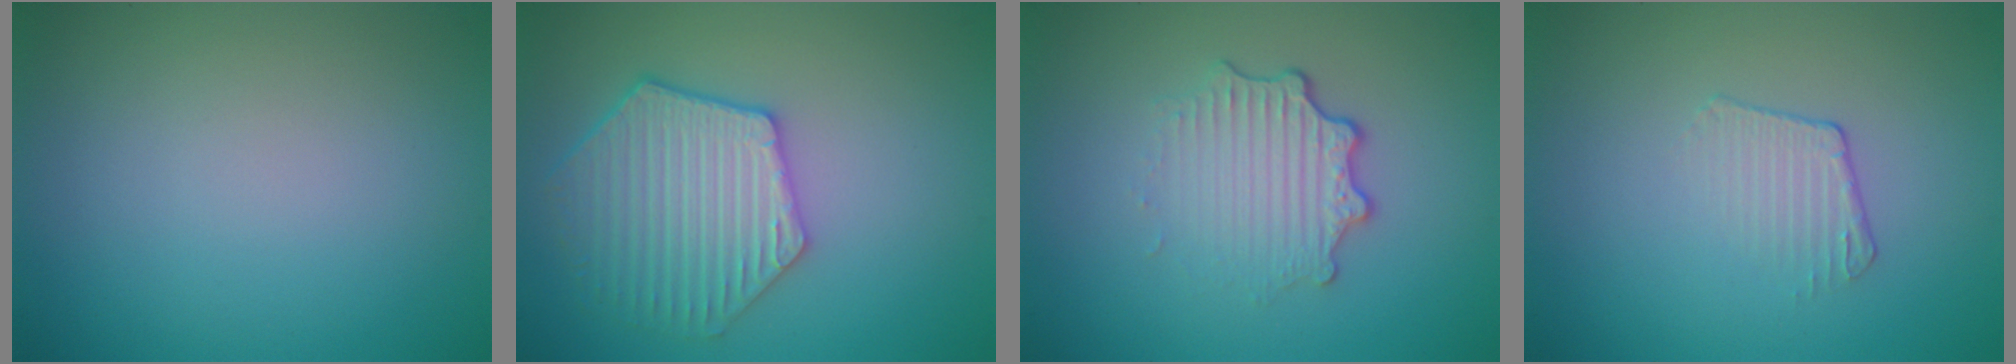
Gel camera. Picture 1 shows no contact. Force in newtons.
{"total": 5.3, "press": 4.9, "slide": 2.0}
{"total": 3.2, "press": 2.5, "slide": 2.1}
{"total": 1.5, "press": 0.7, "slide": 1.4}